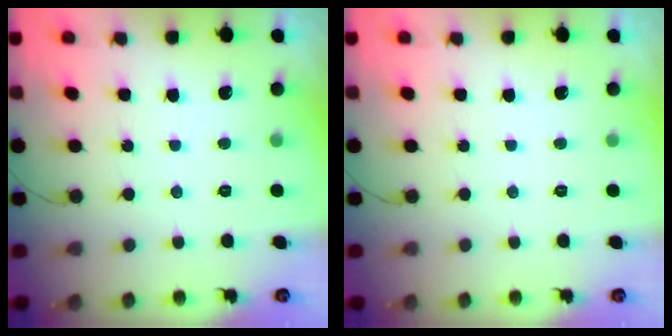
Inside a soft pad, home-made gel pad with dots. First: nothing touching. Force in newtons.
{"total": 0.0}